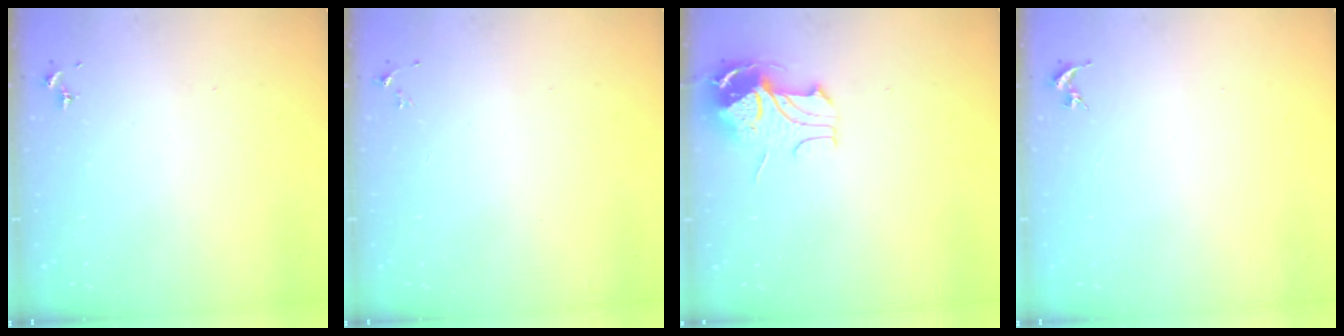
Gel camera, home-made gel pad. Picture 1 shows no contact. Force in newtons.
{"total": 3.5, "press": 3.5, "slide": 0.5}
{"total": 9.9, "press": 9.8, "slide": 1.4}
{"total": 0.0}